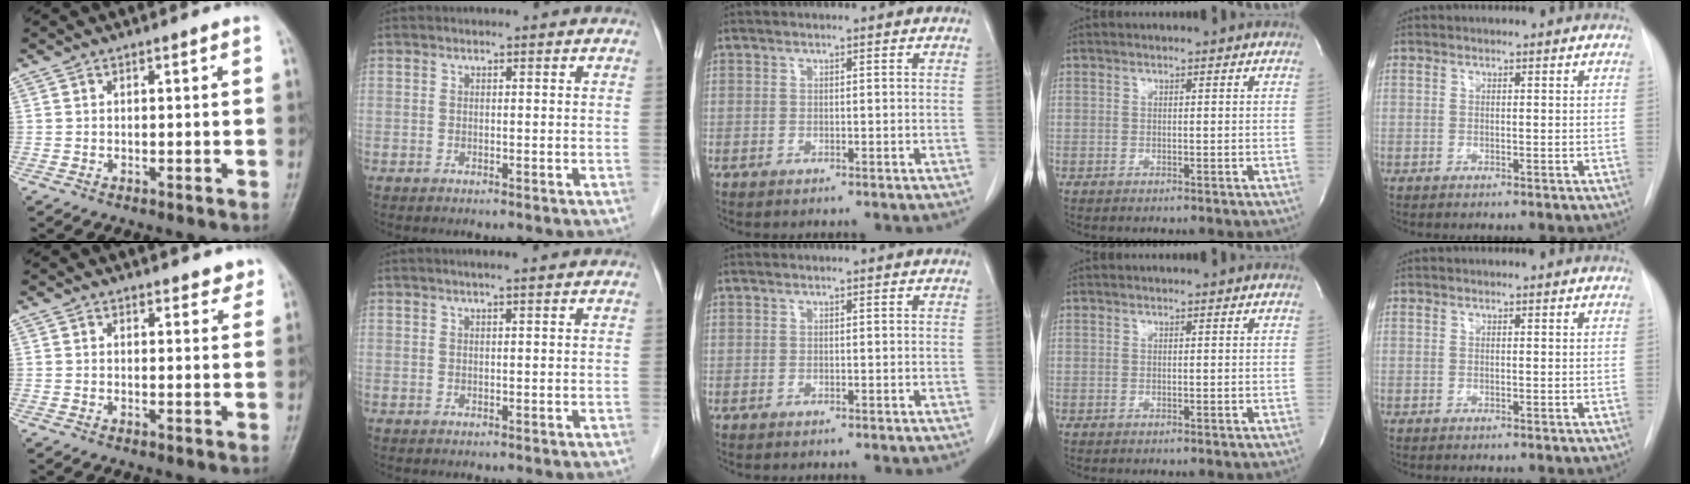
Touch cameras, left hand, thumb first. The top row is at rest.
{"thumb": {"total": 2.8, "force": [2.5, 1.2, 0.6], "torque": [0.015, -0.013, 0.021]}, "index": {"total": 1.8, "force": [1.4, -0.3, 1.2], "torque": [-0.017, 0.010, 0.025]}}